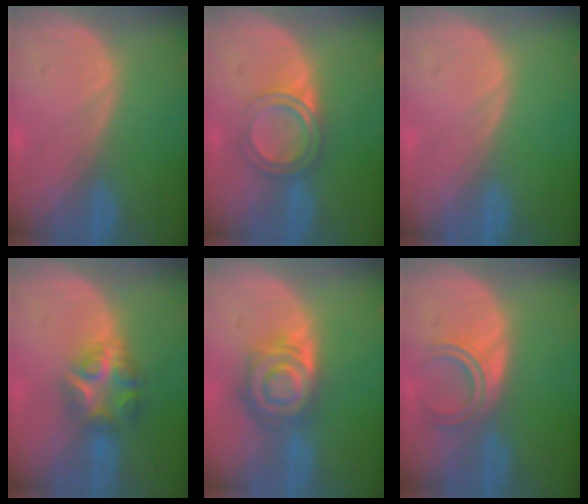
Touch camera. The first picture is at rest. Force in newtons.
{"total": 4.8, "press": 4.5, "slide": 1.7}
{"total": 0.0}
{"total": 5.7, "press": 5.7, "slide": 0.2}
{"total": 8.1, "press": 7.2, "slide": 3.8}
{"total": 4.4, "press": 4.1, "slide": 1.6}